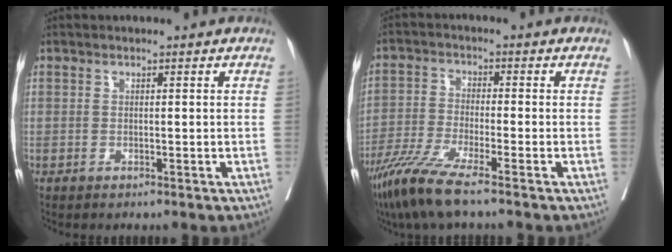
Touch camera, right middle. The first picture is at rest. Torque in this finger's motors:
{"motor_torque": [1.07, -1.06, 0.26, 0.07]}